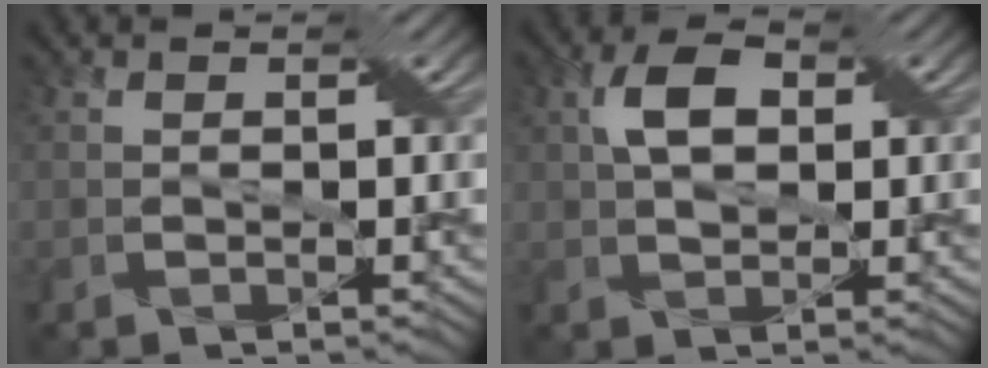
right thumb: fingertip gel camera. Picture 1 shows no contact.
{"total": 5.1, "force": [1.3, 2.9, 4.0], "torque": [-0.076, 0.011, 0.018]}